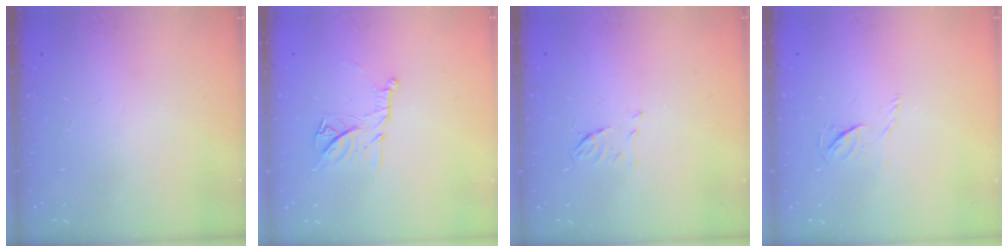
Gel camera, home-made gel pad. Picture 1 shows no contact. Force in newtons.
{"total": 11.4, "press": 11.4, "slide": 0.6}
{"total": 5.3, "press": 5.2, "slide": 0.8}
{"total": 3.9, "press": 3.8, "slide": 0.4}